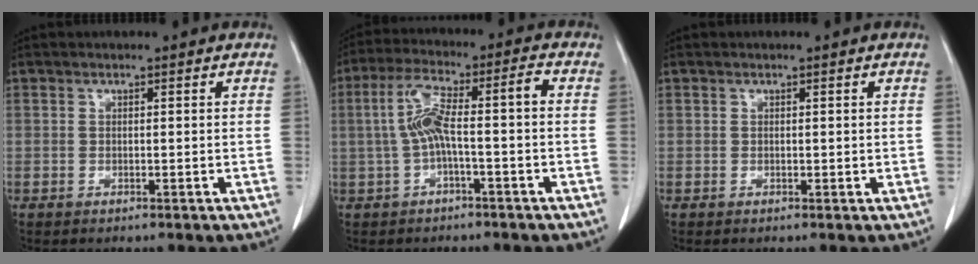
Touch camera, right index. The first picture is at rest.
{"total": 7.9, "force": [-0.7, 1.0, 7.8], "torque": [-0.160, 0.038, -0.012]}
{"total": 0.0}